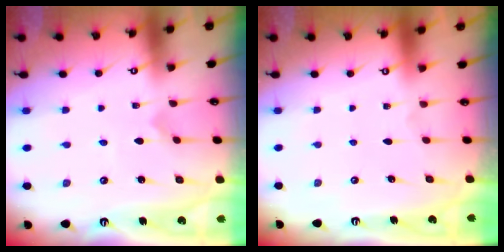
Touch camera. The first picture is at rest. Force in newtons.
{"total": 0.0}